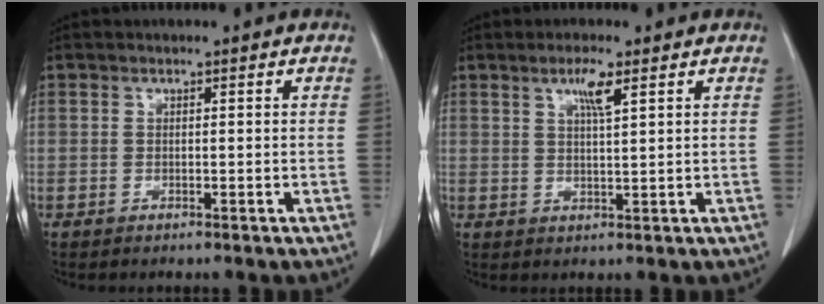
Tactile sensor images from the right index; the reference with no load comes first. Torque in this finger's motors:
{"motor_torque": [0.24, 0.23, 0.04, 0.04]}